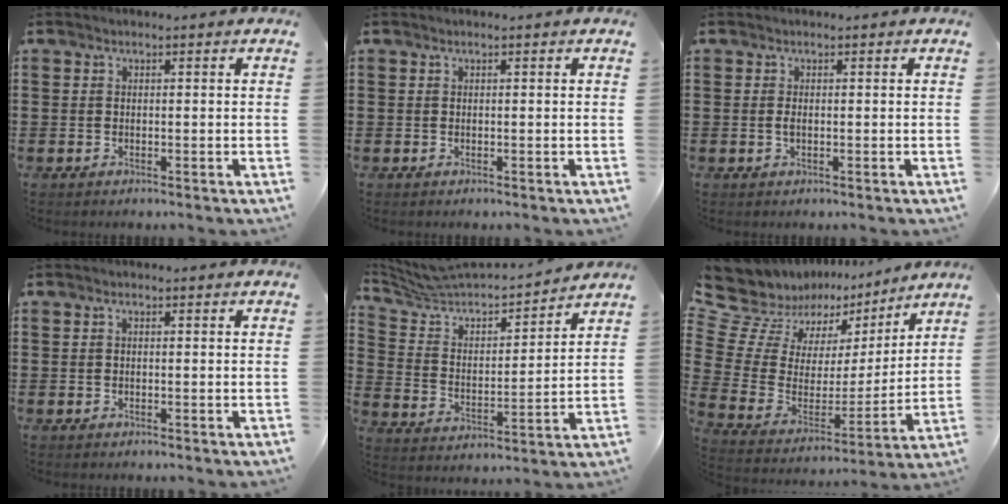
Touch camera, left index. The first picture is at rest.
{"total": 0.0}
{"total": 0.9, "force": [0.0, 0.4, 0.8], "torque": [-0.018, -0.001, 0.000]}
{"total": 0.5, "force": [-0.1, 0.2, 0.5], "torque": [-0.009, -0.002, -0.001]}
{"total": 5.2, "force": [4.8, 1.2, 1.6], "torque": [-0.059, -0.041, 0.074]}
{"total": 7.3, "force": [5.2, 5.1, 1.0], "torque": [-0.072, -0.054, 0.091]}